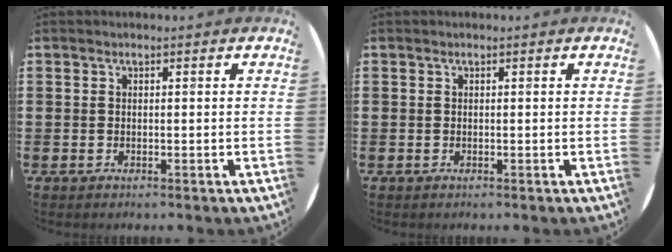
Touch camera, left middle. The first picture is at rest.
{"total": 0.0}